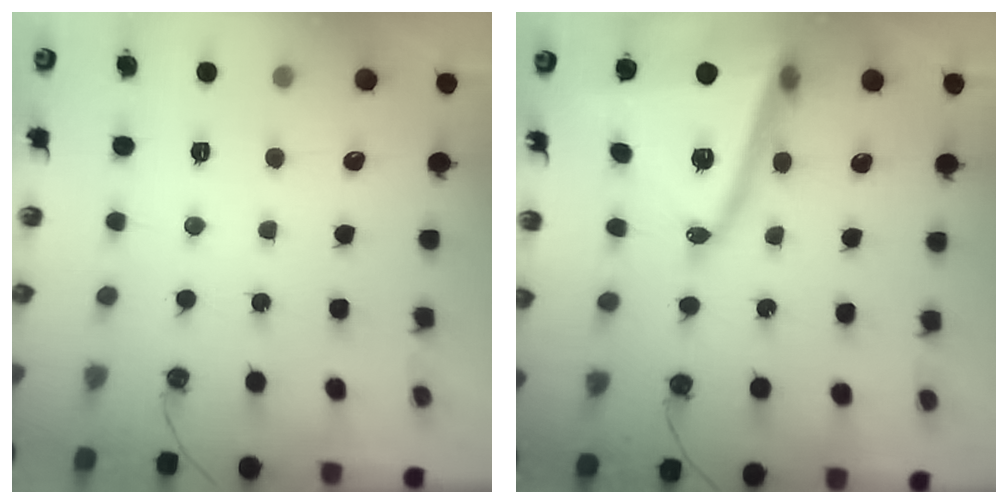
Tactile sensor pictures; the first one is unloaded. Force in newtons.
{"total": 17.8, "press": 17.6, "slide": 2.6}